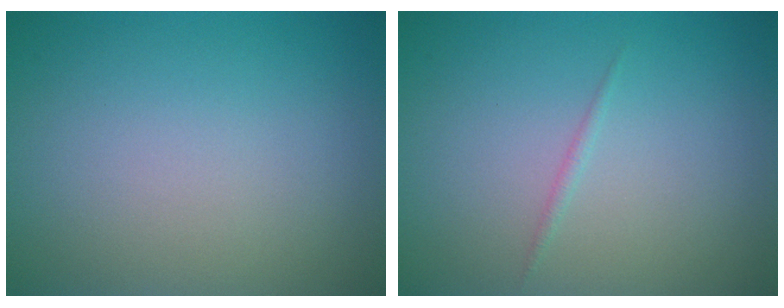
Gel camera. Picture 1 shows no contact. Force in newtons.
{"total": 0.5, "press": 0.5, "slide": 0.0}